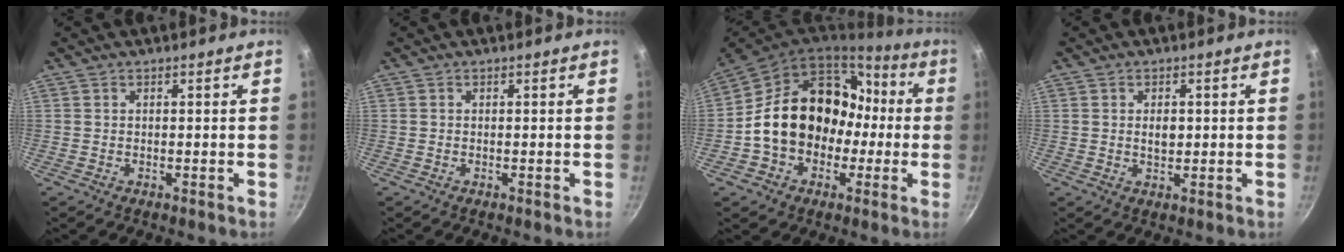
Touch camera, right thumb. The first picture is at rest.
{"total": 0.0}
{"total": 20.8, "force": [-0.8, 16.5, 12.5], "torque": [-0.172, 0.068, -0.002]}
{"total": 2.7, "force": [0.3, 1.6, 2.1], "torque": [-0.024, -0.003, 0.005]}